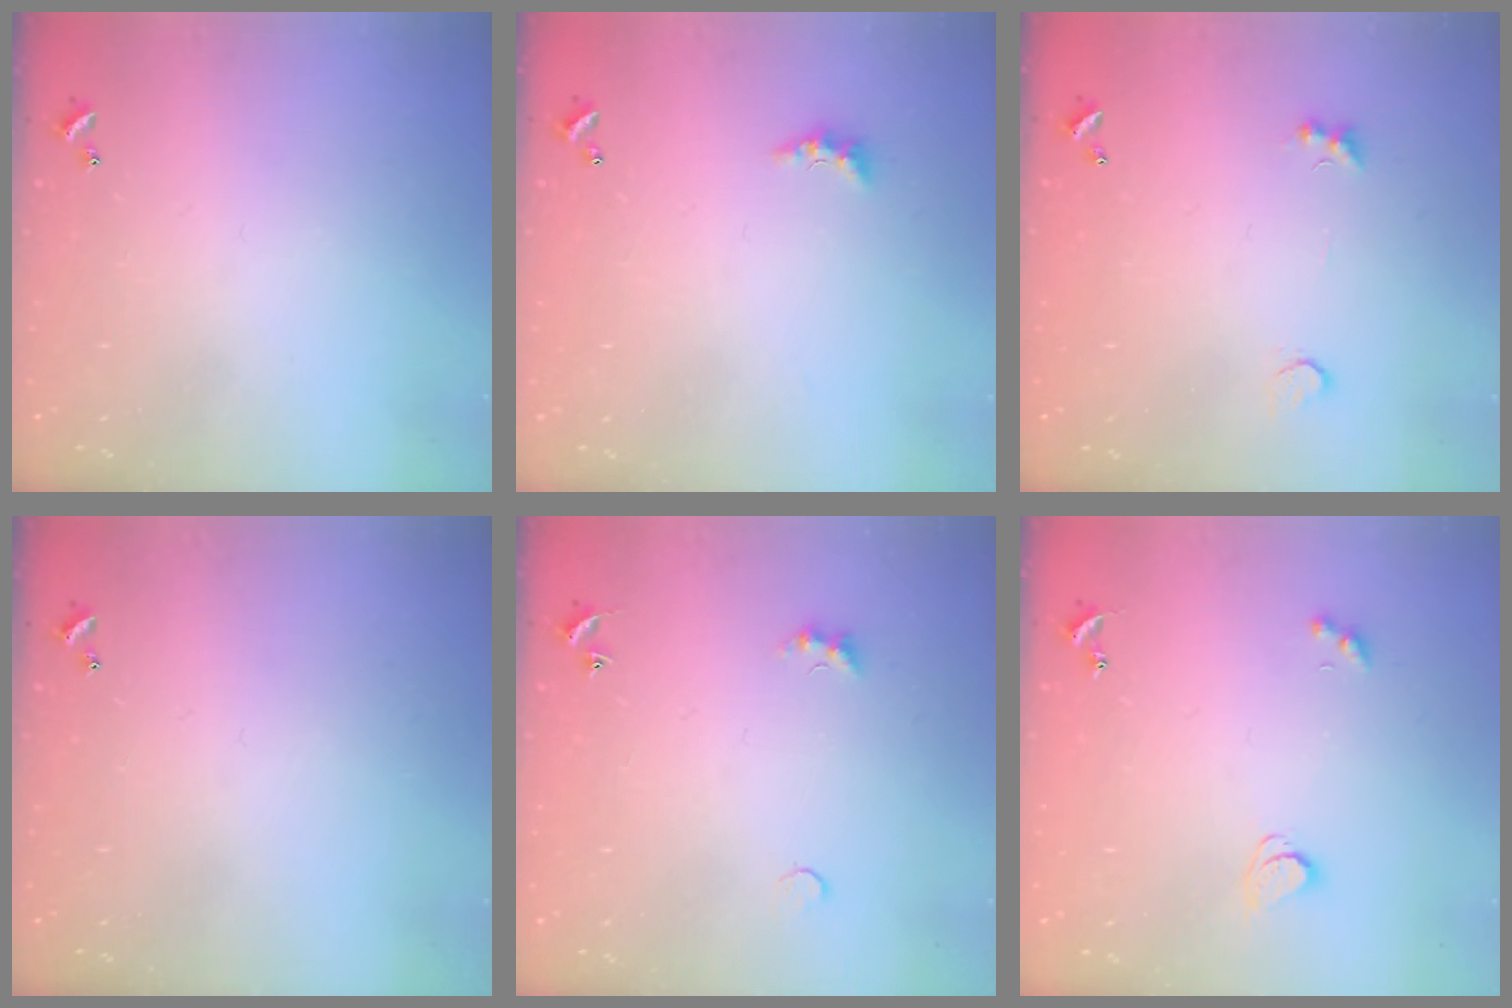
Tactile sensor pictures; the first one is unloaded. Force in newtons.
{"total": 2.3, "press": 2.2, "slide": 0.7}
{"total": 1.4, "press": 1.1, "slide": 0.9}
{"total": 0.0}
{"total": 1.9, "press": 1.9, "slide": 0.5}
{"total": 2.4, "press": 2.3, "slide": 0.6}